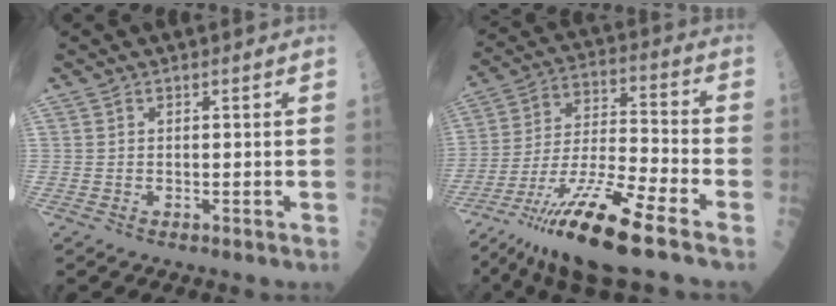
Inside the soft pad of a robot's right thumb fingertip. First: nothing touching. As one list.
[{"total": 20.9, "force": [-12.3, 3.0, 16.6], "torque": [-0.349, 0.022, -0.220]}]